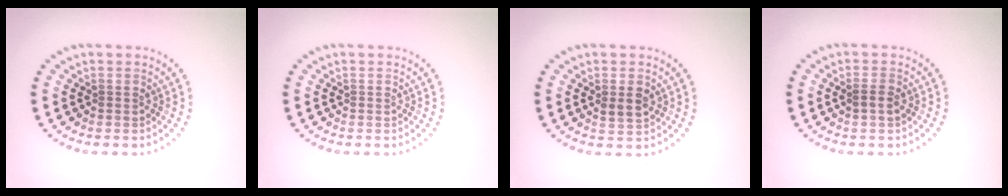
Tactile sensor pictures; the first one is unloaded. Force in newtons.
{"total": 0.0}
{"total": 1.8, "press": 1.7, "slide": 0.4}
{"total": 1.3, "press": 1.2, "slide": 0.4}